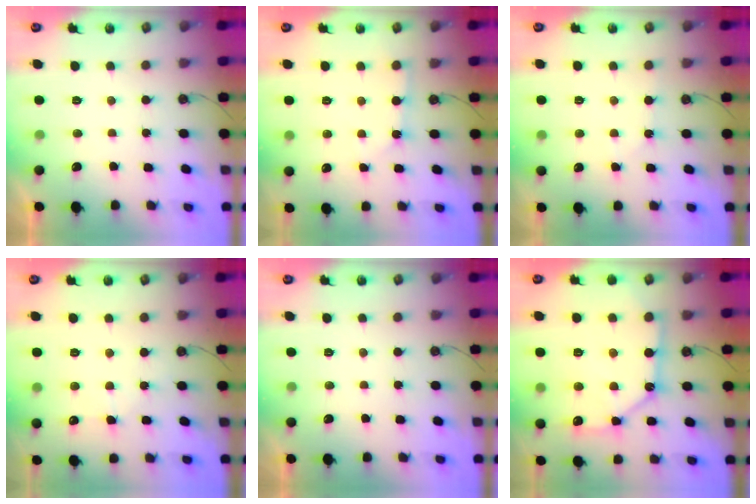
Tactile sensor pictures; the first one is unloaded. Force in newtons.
{"total": 2.4, "press": 2.4, "slide": 0.4}
{"total": 4.7, "press": 4.7, "slide": 0.5}
{"total": 3.0, "press": 2.9, "slide": 0.5}
{"total": 0.0}
{"total": 14.9, "press": 14.8, "slide": 1.8}